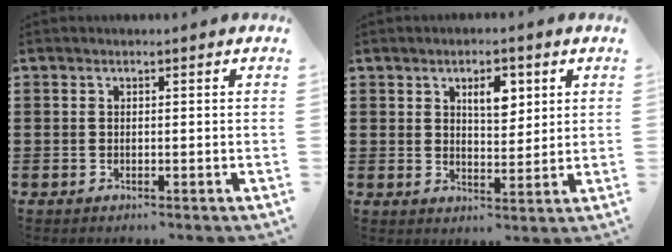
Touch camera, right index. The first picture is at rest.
{"total": 4.8, "force": [2.2, 2.4, 3.6], "torque": [-0.055, 0.002, 0.031]}